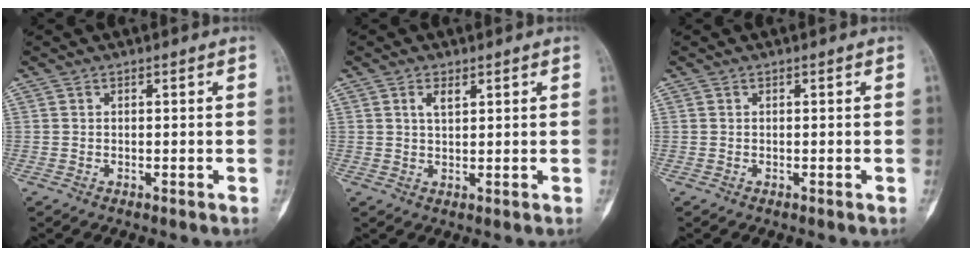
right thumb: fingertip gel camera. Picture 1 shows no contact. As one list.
[{"total": 2.0, "force": [1.1, 0.9, 1.5], "torque": [-0.026, -0.002, 0.022]}, {"total": 0.0}]